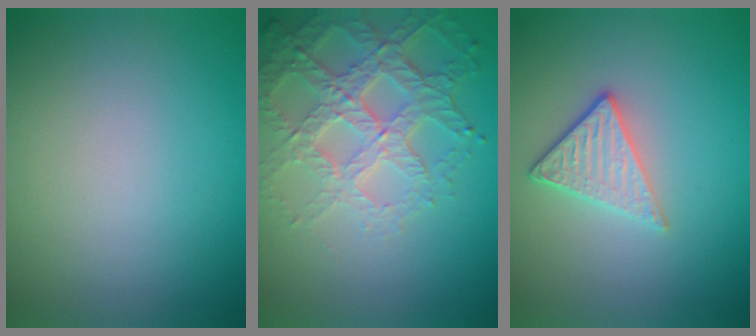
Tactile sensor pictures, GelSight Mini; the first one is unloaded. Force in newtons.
{"total": 6.0, "press": 4.7, "slide": 3.7}
{"total": 3.0, "press": 2.6, "slide": 1.6}